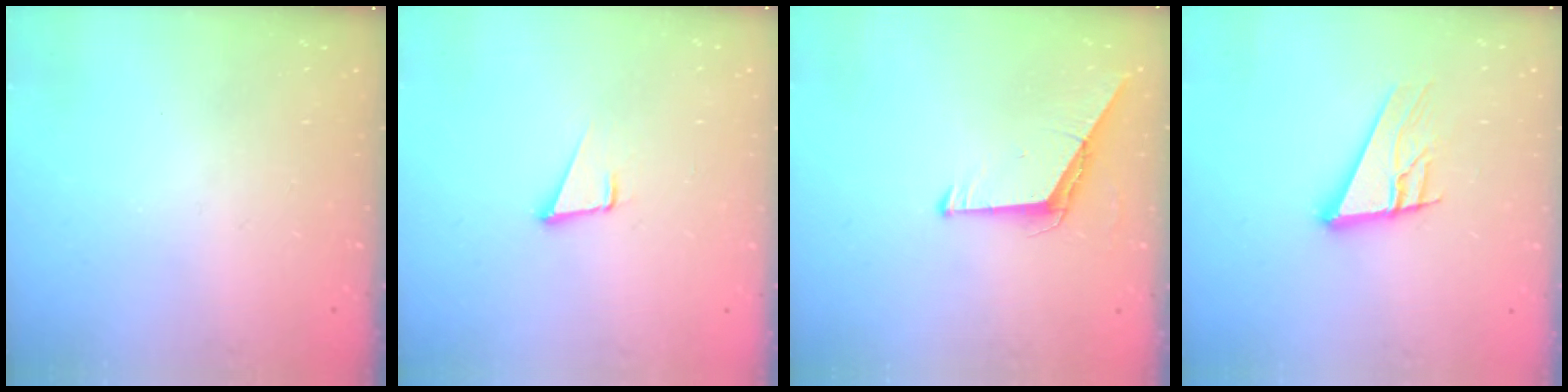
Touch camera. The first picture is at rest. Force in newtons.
{"total": 3.4, "press": 2.6, "slide": 2.2}
{"total": 6.1, "press": 6.1, "slide": 0.5}
{"total": 11.9, "press": 11.6, "slide": 2.5}